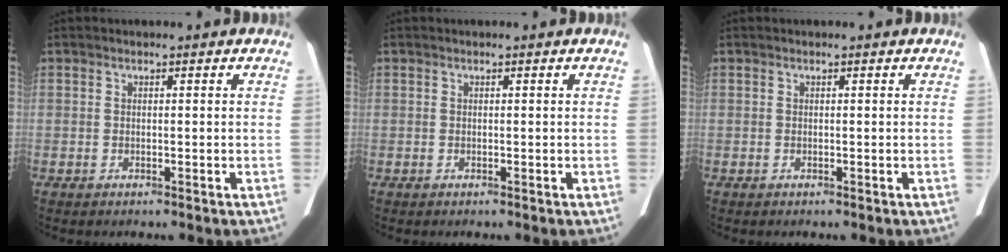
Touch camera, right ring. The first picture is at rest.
{"total": 0.0}
{"total": 0.0}